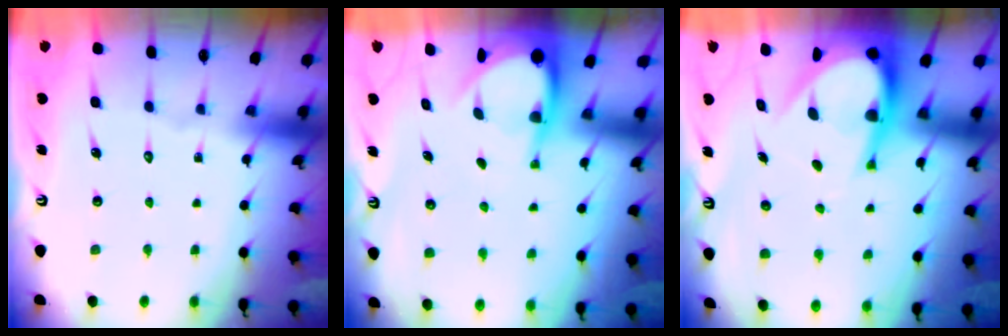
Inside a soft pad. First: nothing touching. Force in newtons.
{"total": 5.4, "press": 5.4, "slide": 0.5}
{"total": 11.3, "press": 11.2, "slide": 1.4}